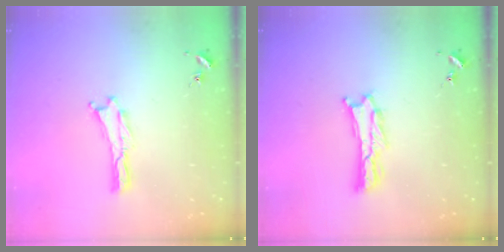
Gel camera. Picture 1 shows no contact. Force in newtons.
{"total": 1.6, "press": 1.6, "slide": 0.2}